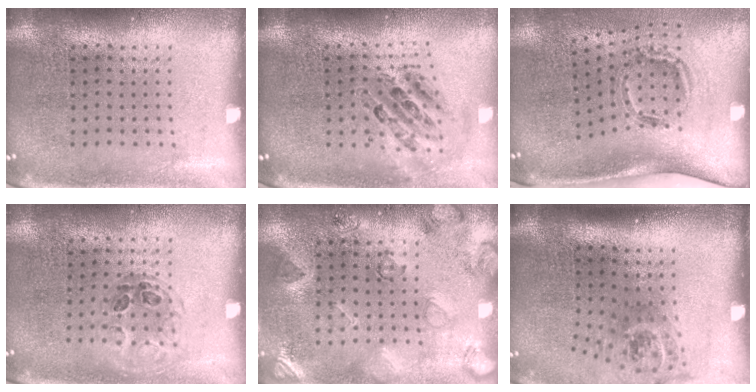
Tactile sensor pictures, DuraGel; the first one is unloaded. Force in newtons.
{"total": 1.0, "press": 0.9, "slide": 0.3}
{"total": 1.9, "press": 1.3, "slide": 1.5}
{"total": 0.9, "press": 0.7, "slide": 0.5}
{"total": 2.6, "press": 1.9, "slide": 1.7}
{"total": 1.9, "press": 1.4, "slide": 1.3}